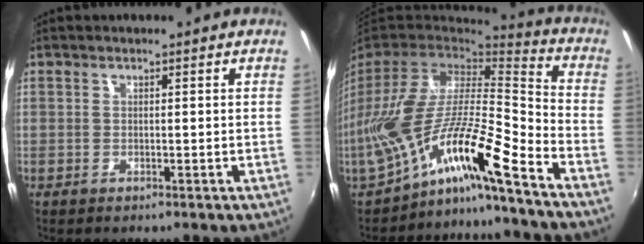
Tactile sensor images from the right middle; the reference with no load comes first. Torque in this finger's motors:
{"motor_torque": [1.89, -0.24, 1.05, 0.21]}